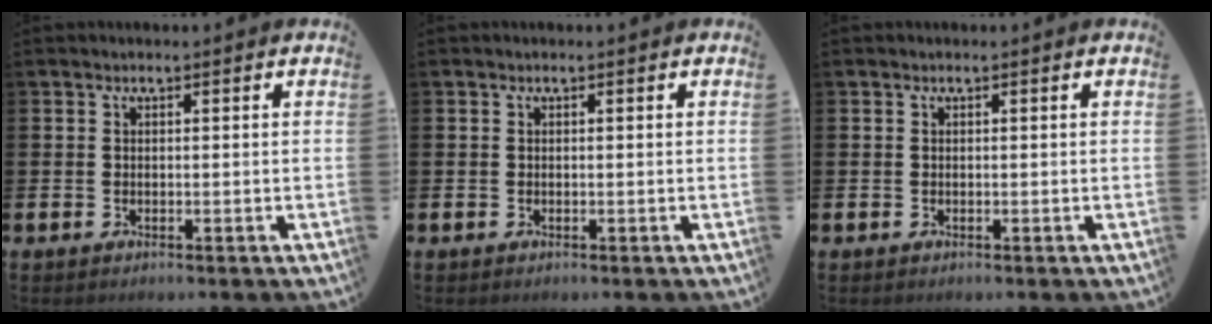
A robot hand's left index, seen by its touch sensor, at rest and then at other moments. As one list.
[{"total": 0.0}, {"total": 0.0}]